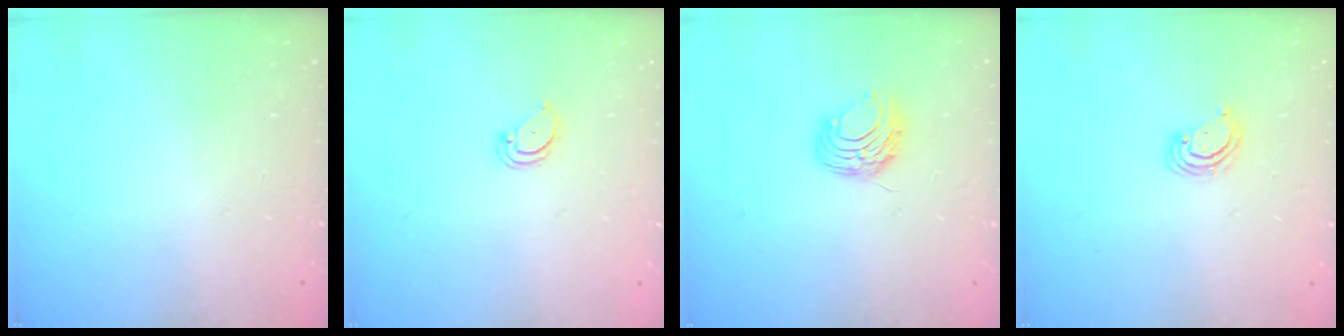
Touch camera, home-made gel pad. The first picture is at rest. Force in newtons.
{"total": 3.0, "press": 3.0, "slide": 0.2}
{"total": 7.6, "press": 7.6, "slide": 0.5}
{"total": 3.0, "press": 2.9, "slide": 0.3}